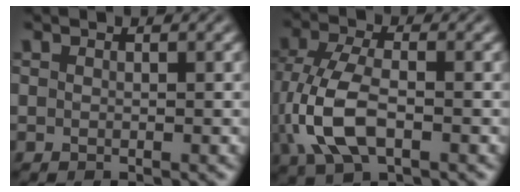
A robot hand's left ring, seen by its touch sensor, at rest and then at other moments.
{"total": 7.0, "force": [-1.6, 3.6, 5.8], "torque": [-0.140, 0.000, -0.035]}